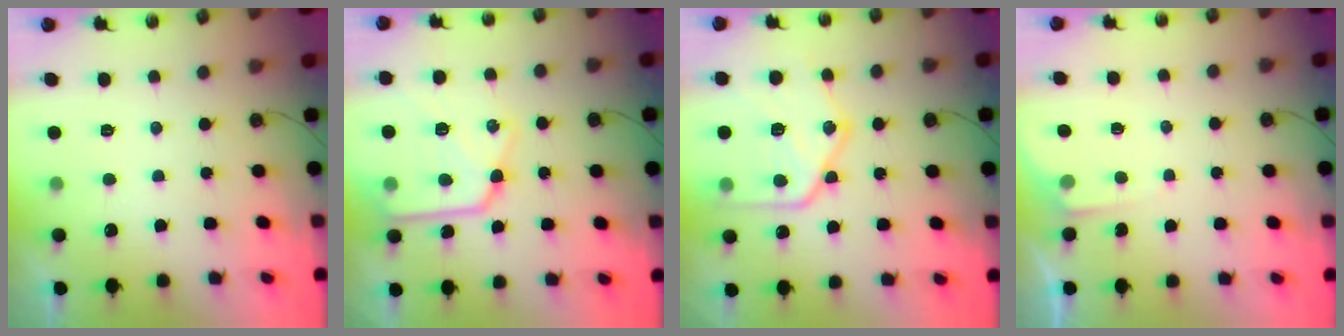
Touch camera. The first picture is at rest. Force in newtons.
{"total": 17.6, "press": 17.5, "slide": 1.6}
{"total": 21.2, "press": 21.1, "slide": 1.5}
{"total": 3.4, "press": 3.4, "slide": 0.4}